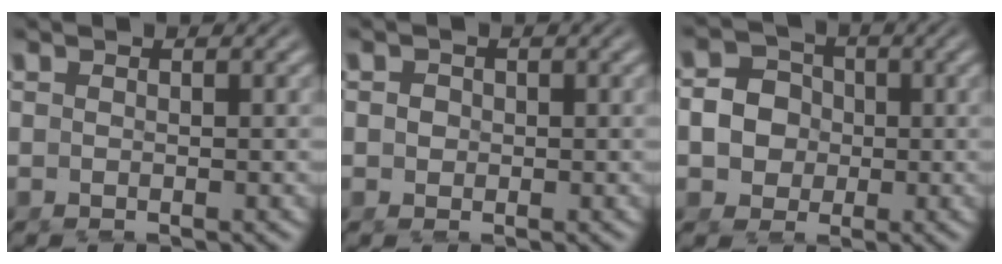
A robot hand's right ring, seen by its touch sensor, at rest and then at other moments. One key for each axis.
{"total": 0.9, "fx": 0.0, "fy": 0.8, "fz": 0.3, "tx": -0.016, "ty": -0.014, "tz": 0.008}
{"total": 7.4, "fx": -0.4, "fy": 7.0, "fz": 2.4, "tx": -0.076, "ty": -0.028, "tz": -0.001}